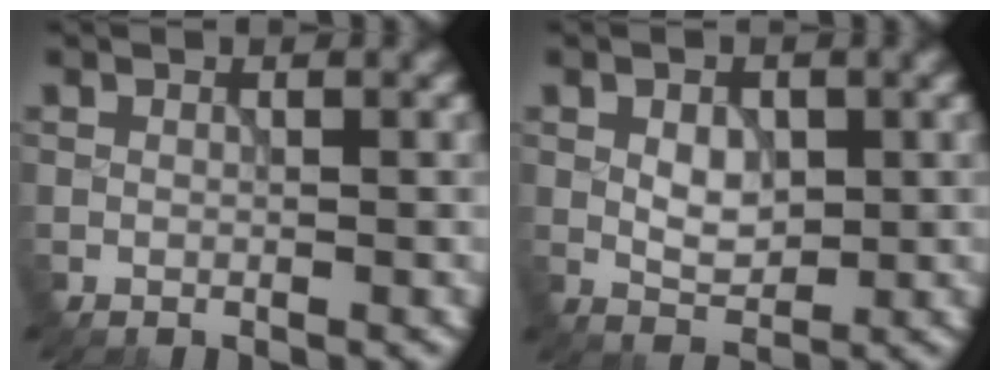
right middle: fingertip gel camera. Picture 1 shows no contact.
{"total": 2.6, "force": [0.3, 1.8, 1.9], "torque": [-0.033, -0.001, 0.005]}